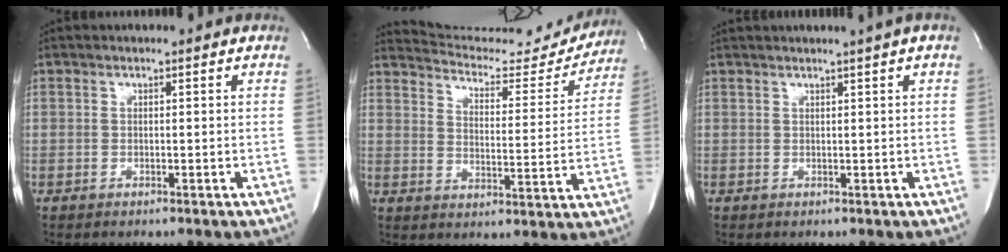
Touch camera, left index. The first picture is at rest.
{"total": 16.2, "force": [16.0, 2.0, 1.9], "torque": [-0.020, -0.047, 0.205]}
{"total": 2.2, "force": [1.6, -0.9, 1.2], "torque": [-0.012, 0.002, 0.029]}